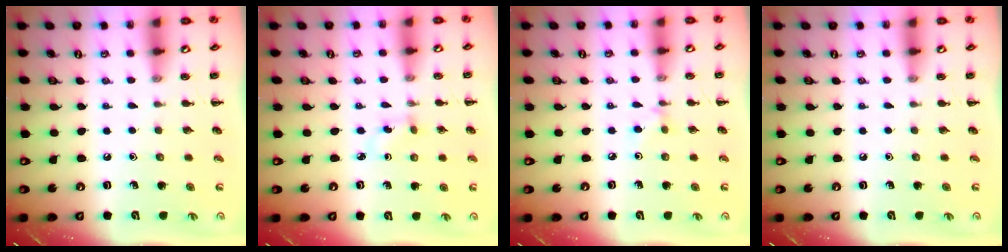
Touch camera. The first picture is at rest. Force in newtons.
{"total": 2.4, "press": 2.2, "slide": 0.9}
{"total": 2.8, "press": 2.6, "slide": 0.9}
{"total": 0.0}